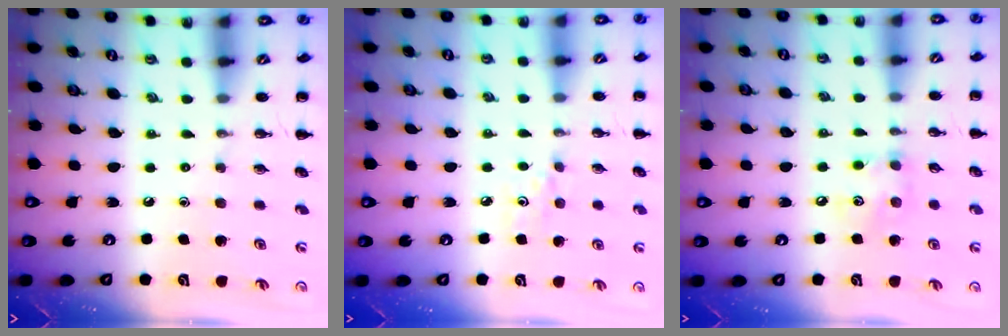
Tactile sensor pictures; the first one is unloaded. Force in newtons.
{"total": 3.6, "press": 3.3, "slide": 1.4}
{"total": 5.7, "press": 5.7, "slide": 0.4}